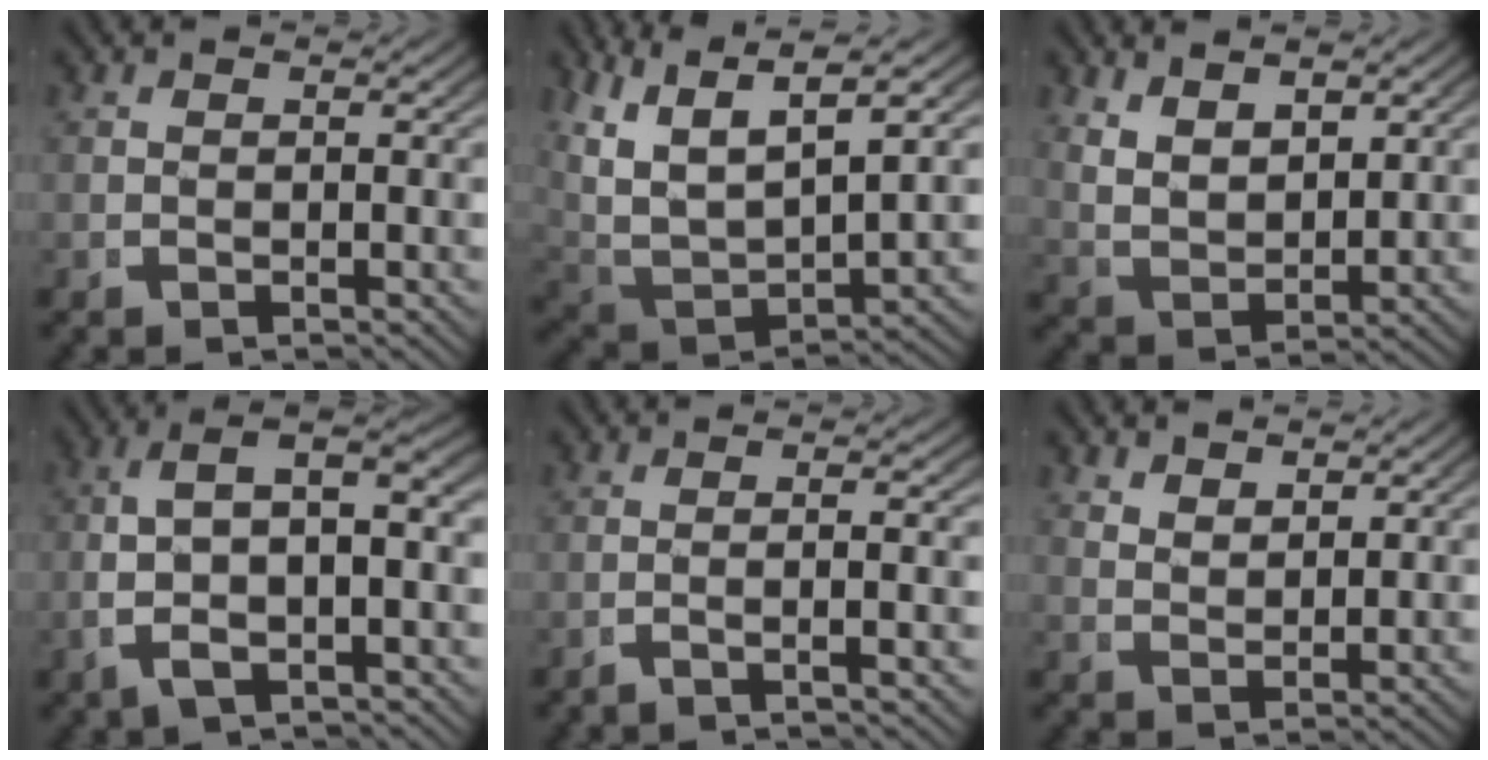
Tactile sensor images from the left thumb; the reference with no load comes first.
{"total": 13.6, "force": [1.9, 9.8, 9.1], "torque": [-0.228, -0.048, 0.045]}
{"total": 5.0, "force": [2.1, 3.3, 3.1], "torque": [-0.074, -0.017, 0.051]}
{"total": 7.6, "force": [0.0, 3.9, 6.5], "torque": [-0.121, -0.002, -0.001]}
{"total": 2.5, "force": [-1.2, -0.2, 2.2], "torque": [-0.043, 0.006, -0.023]}
{"total": 2.7, "force": [2.6, 0.4, 0.7], "torque": [-0.008, -0.001, 0.057]}